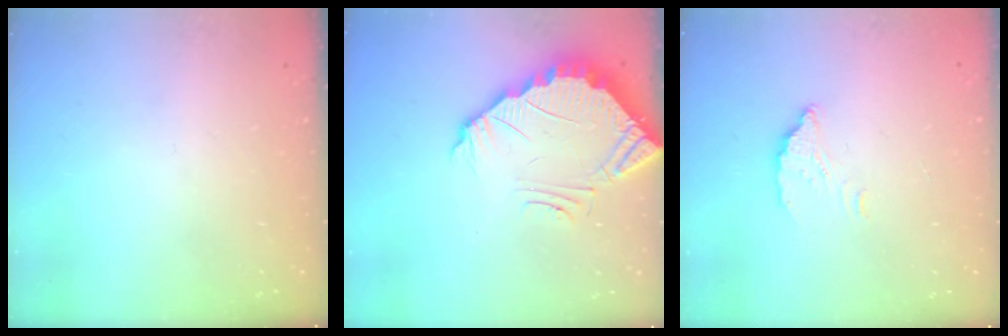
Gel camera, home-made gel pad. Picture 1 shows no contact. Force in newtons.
{"total": 3.7, "press": 3.7, "slide": 0.2}
{"total": 3.6, "press": 3.6, "slide": 0.3}